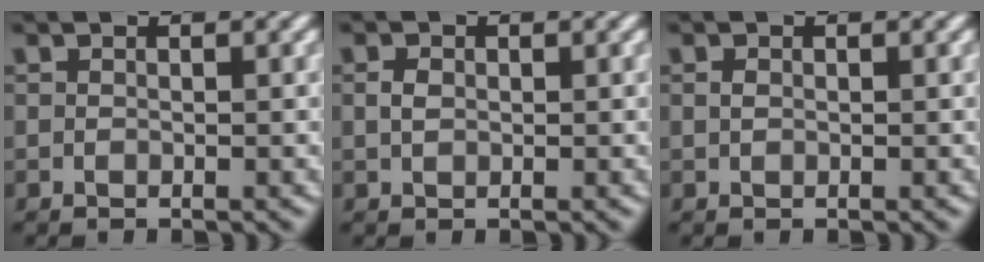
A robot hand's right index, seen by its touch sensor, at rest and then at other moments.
{"total": 0.7, "force": [0.1, -0.6, 0.3], "torque": [0.000, -0.007, 0.011]}
{"total": 0.9, "force": [0.0, -0.9, 0.0], "torque": [0.003, -0.006, 0.008]}